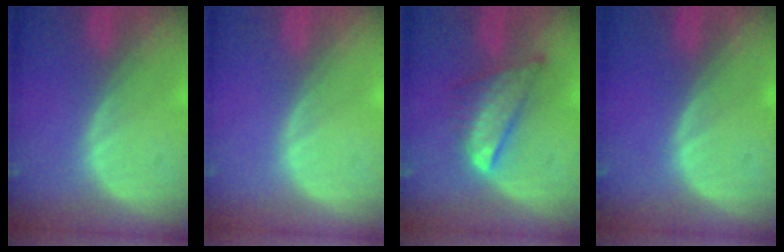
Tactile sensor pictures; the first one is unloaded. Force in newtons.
{"total": 0.0}
{"total": 7.6, "press": 6.6, "slide": 3.7}
{"total": 0.0}